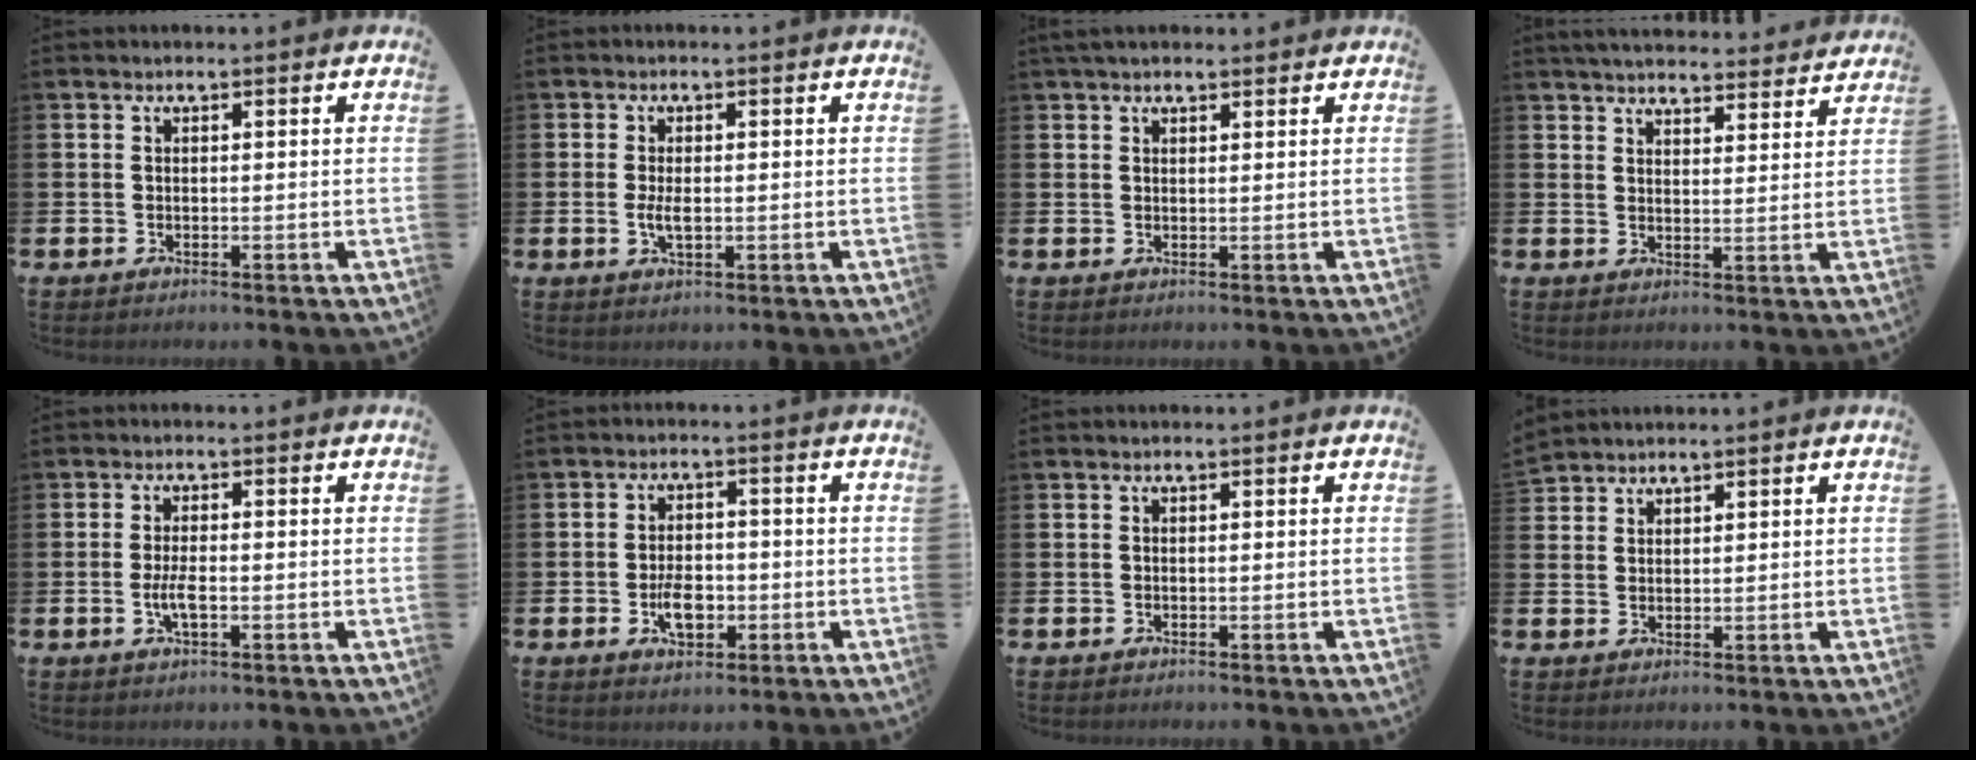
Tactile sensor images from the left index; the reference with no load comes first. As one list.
[{"total": 2.6, "force": [-0.2, 1.2, 2.3], "torque": [-0.044, 0.001, -0.004]}, {"total": 2.0, "force": [1.8, 0.7, 0.7], "torque": [-0.009, 0.004, 0.031]}, {"total": 4.8, "force": [4.8, 0.5, 0.4], "torque": [-0.022, -0.028, 0.086]}, {"total": 2.9, "force": [-0.6, 0.9, 2.6], "torque": [-0.044, 0.001, -0.013]}, {"total": 4.6, "force": [-1.3, 2.8, 3.5], "torque": [-0.053, 0.003, -0.024]}, {"total": 0.0}, {"total": 2.4, "force": [2.4, 0.3, -0.5], "torque": [0.003, -0.006, 0.047]}]